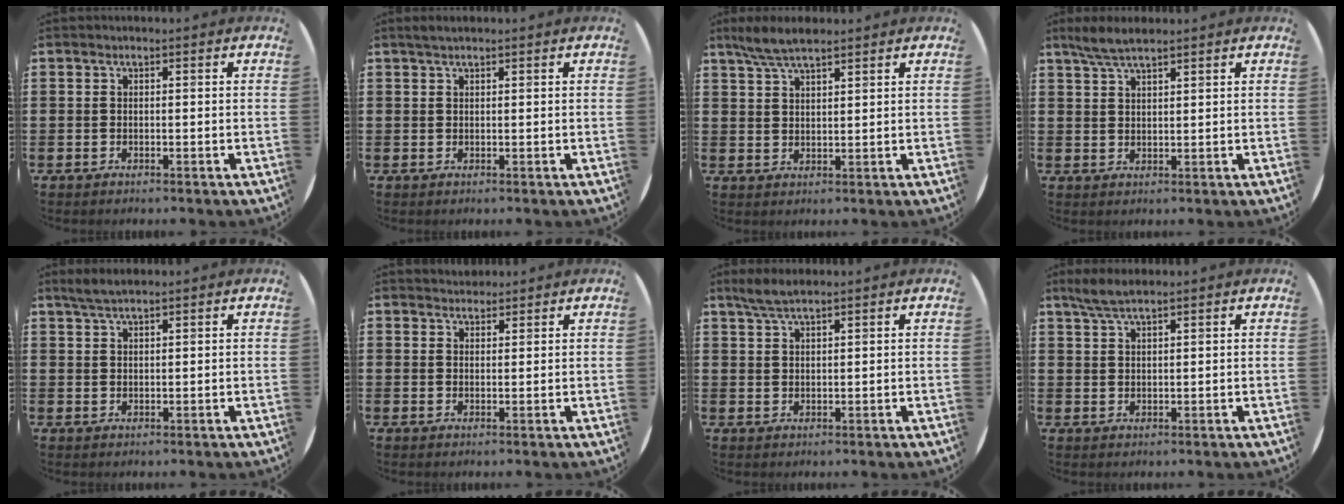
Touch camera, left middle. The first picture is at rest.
{"total": 1.0, "force": [0.9, 0.1, 0.5], "torque": [-0.011, 0.002, 0.015]}
{"total": 4.9, "force": [4.1, 0.8, 2.5], "torque": [-0.058, -0.002, 0.076]}
{"total": 3.8, "force": [3.2, 0.5, 2.0], "torque": [-0.047, 0.000, 0.059]}
{"total": 2.4, "force": [2.0, 0.3, 1.2], "torque": [-0.027, 0.004, 0.037]}
{"total": 1.7, "force": [1.6, 0.5, -0.1], "torque": [-0.001, 0.003, 0.032]}
{"total": 3.2, "force": [2.6, 0.5, 1.8], "torque": [-0.040, 0.003, 0.048]}
{"total": 3.5, "force": [2.8, 0.5, 2.1], "torque": [-0.046, 0.002, 0.051]}